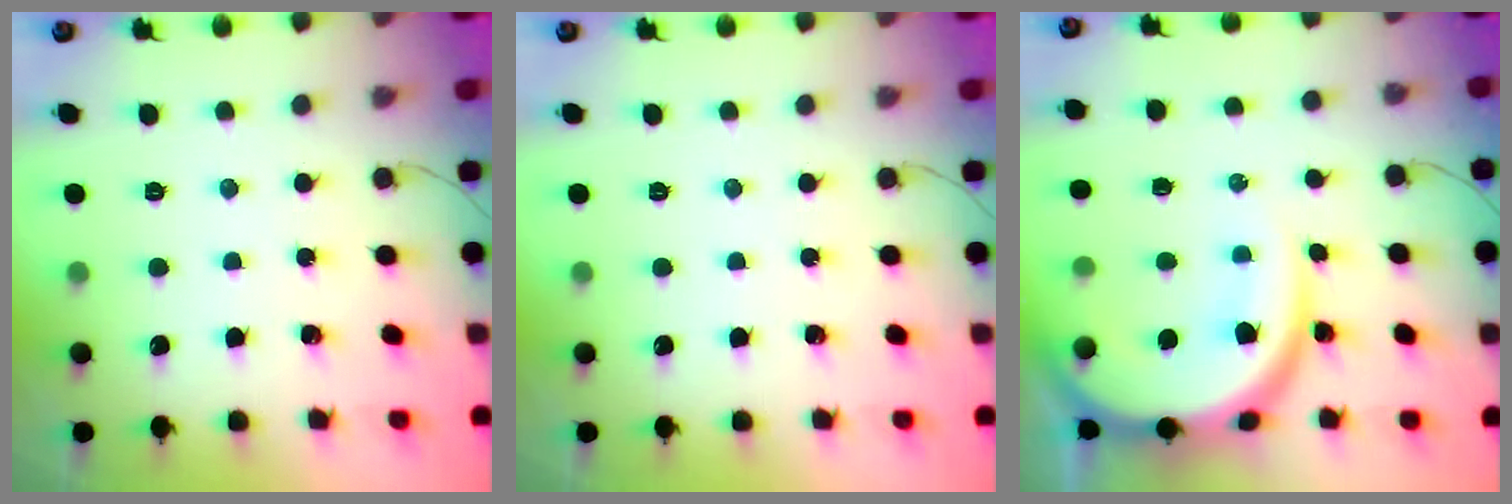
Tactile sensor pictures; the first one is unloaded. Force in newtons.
{"total": 0.0}
{"total": 15.2, "press": 15.2, "slide": 1.1}